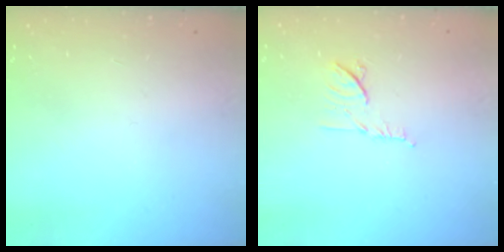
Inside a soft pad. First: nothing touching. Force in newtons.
{"total": 8.0, "press": 7.9, "slide": 1.0}